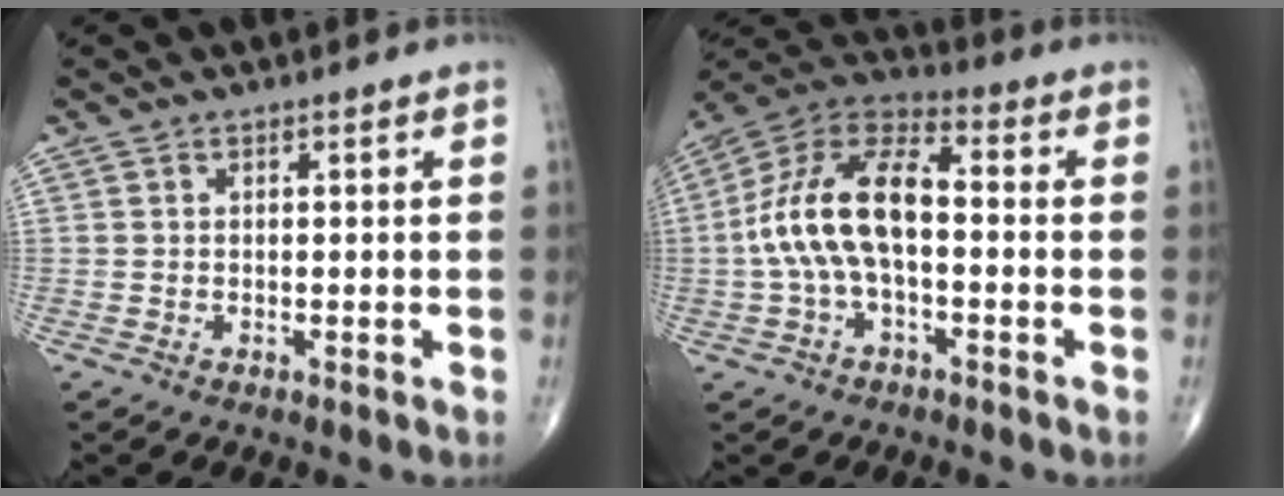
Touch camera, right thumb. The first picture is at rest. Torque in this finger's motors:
{"motor_torque": [0.44, 0.40, 1.51, 0.03, 0.47]}